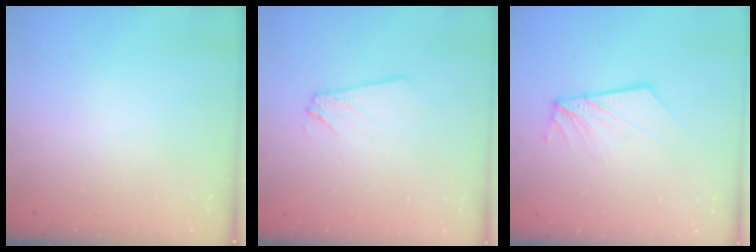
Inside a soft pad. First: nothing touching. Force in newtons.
{"total": 2.4, "press": 2.4, "slide": 0.2}
{"total": 9.3, "press": 9.2, "slide": 1.3}